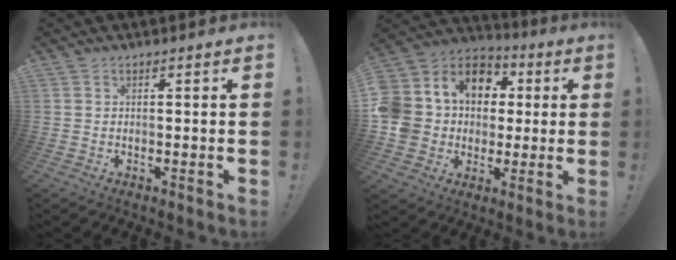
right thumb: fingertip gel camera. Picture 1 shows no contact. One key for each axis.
{"total": 14.5, "fx": 1.9, "fy": 12.9, "fz": 6.3, "tx": -0.114, "ty": 0.001, "tz": 0.057}